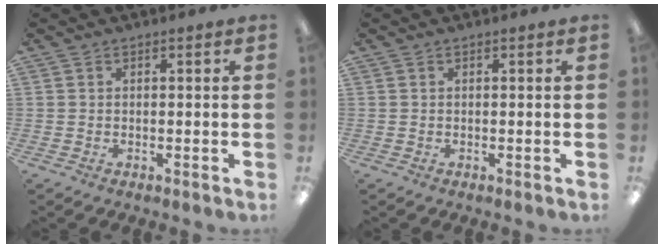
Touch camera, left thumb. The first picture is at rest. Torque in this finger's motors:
{"motor_torque": [0.00, 0.01, 0.00, 0.00, 0.00]}